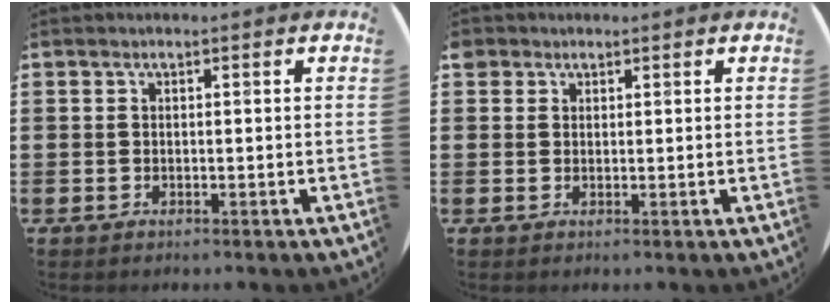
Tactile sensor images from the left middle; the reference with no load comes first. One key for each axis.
{"total": 1.4, "fx": 1.0, "fy": 0.9, "fz": 0.0, "tx": 0.005, "ty": 0.000, "tz": 0.020}